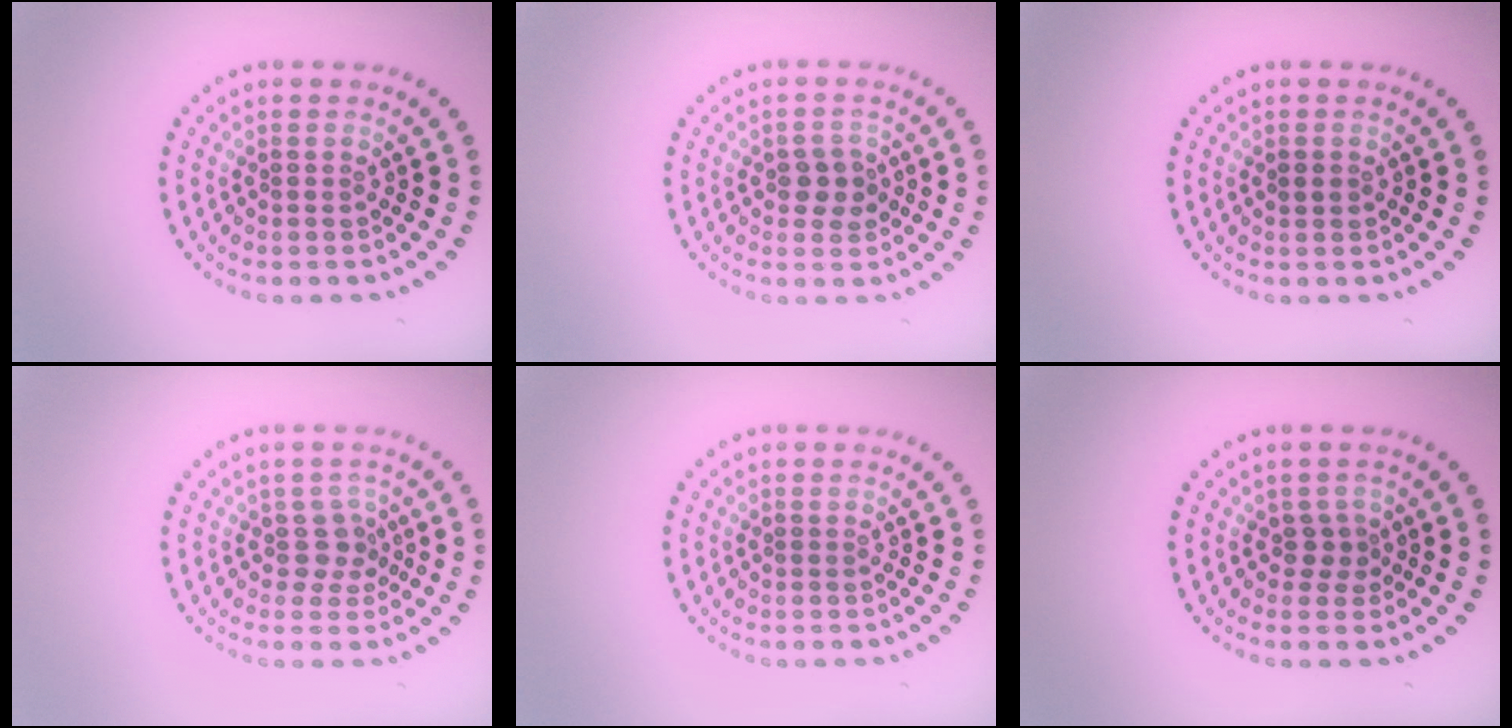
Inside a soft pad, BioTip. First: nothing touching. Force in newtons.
{"total": 2.3, "press": 2.3, "slide": 0.5}
{"total": 0.8, "press": 0.8, "slide": 0.3}
{"total": 2.1, "press": 1.6, "slide": 1.3}
{"total": 0.0}
{"total": 1.6, "press": 1.1, "slide": 1.1}